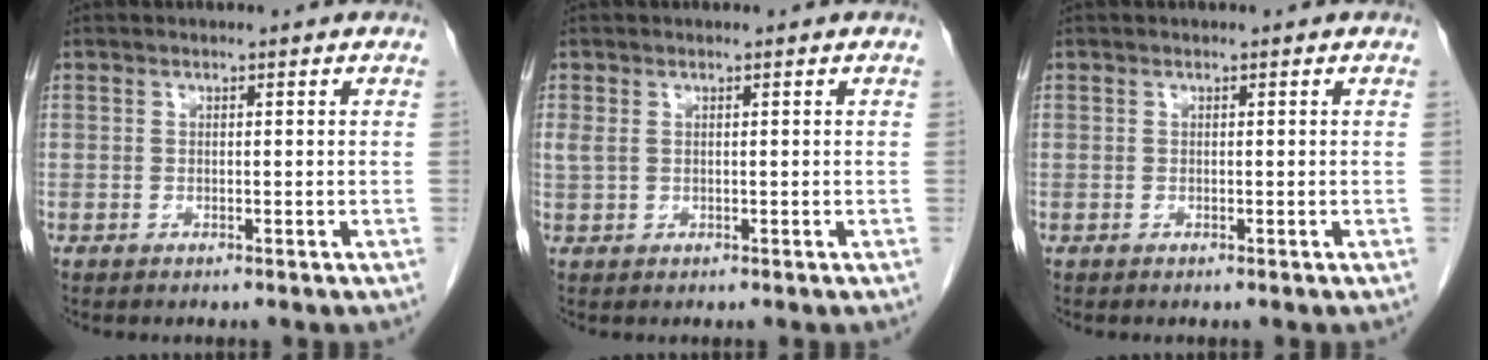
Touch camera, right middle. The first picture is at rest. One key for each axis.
{"total": 1.6, "fx": 0.5, "fy": 1.0, "fz": 1.1, "tx": -0.039, "ty": 0.011, "tz": 0.019}
{"total": 0.0}